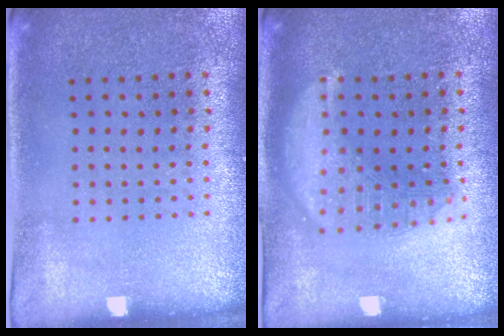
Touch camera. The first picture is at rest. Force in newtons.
{"total": 3.1, "press": 3.1, "slide": 0.3}